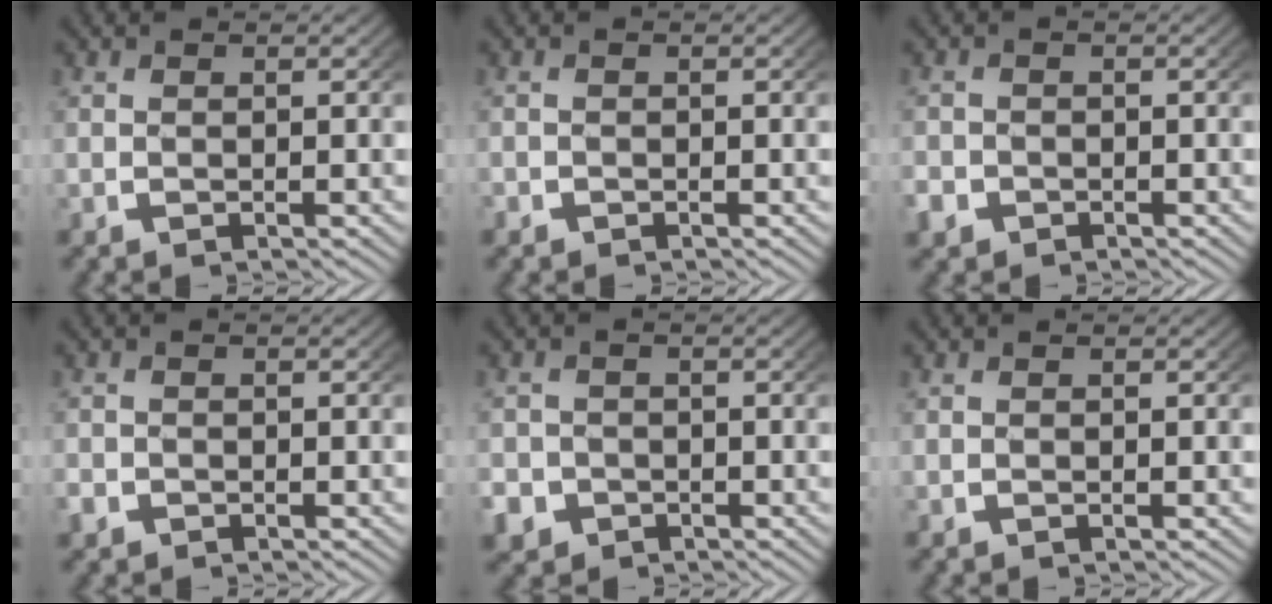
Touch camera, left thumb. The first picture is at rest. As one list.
[{"total": 0.6, "force": [-0.4, 0.4, -0.1], "torque": [0.003, -0.007, -0.009]}, {"total": 2.2, "force": [-1.3, 1.7, 0.3], "torque": [-0.015, -0.013, -0.022]}, {"total": 1.5, "force": [-0.9, 1.1, 0.2], "torque": [-0.011, -0.009, -0.016]}, {"total": 4.2, "force": [-2.3, 3.3, 0.8], "torque": [-0.030, -0.029, -0.031]}, {"total": 0.0}]